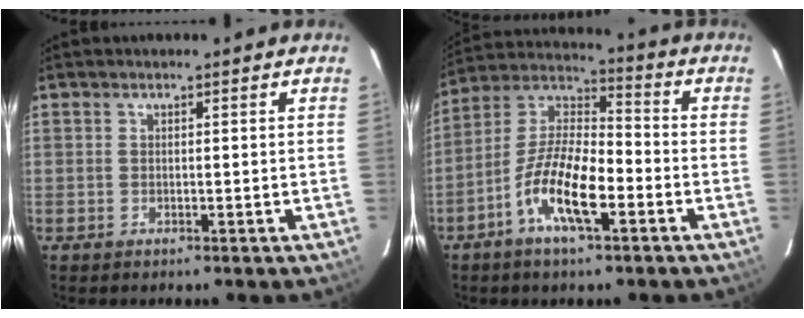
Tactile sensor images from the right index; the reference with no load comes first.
{"total": 13.3, "force": [-5.9, 4.3, 11.1], "torque": [-0.222, 0.002, -0.117]}